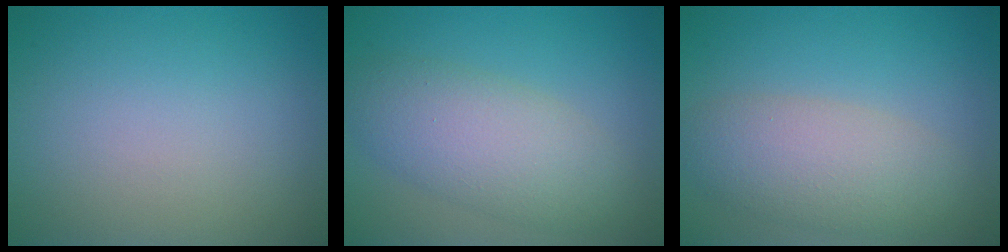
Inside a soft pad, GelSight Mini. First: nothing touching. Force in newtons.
{"total": 5.6, "press": 5.6, "slide": 0.2}
{"total": 5.1, "press": 5.1, "slide": 0.5}